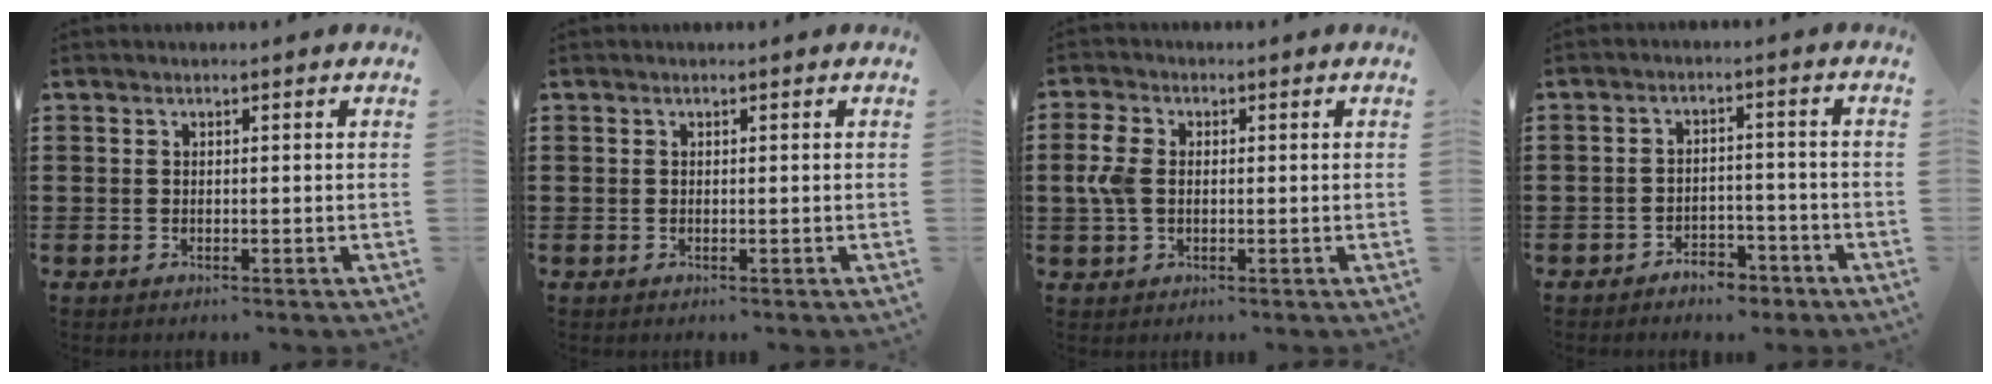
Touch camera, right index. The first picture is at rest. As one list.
[{"total": 0.0}, {"total": 4.5, "force": [0.1, 3.0, 3.3], "torque": [-0.092, 0.003, -0.007]}, {"total": 3.6, "force": [-3.3, 1.1, 0.6], "torque": [-0.013, 0.008, -0.068]}]